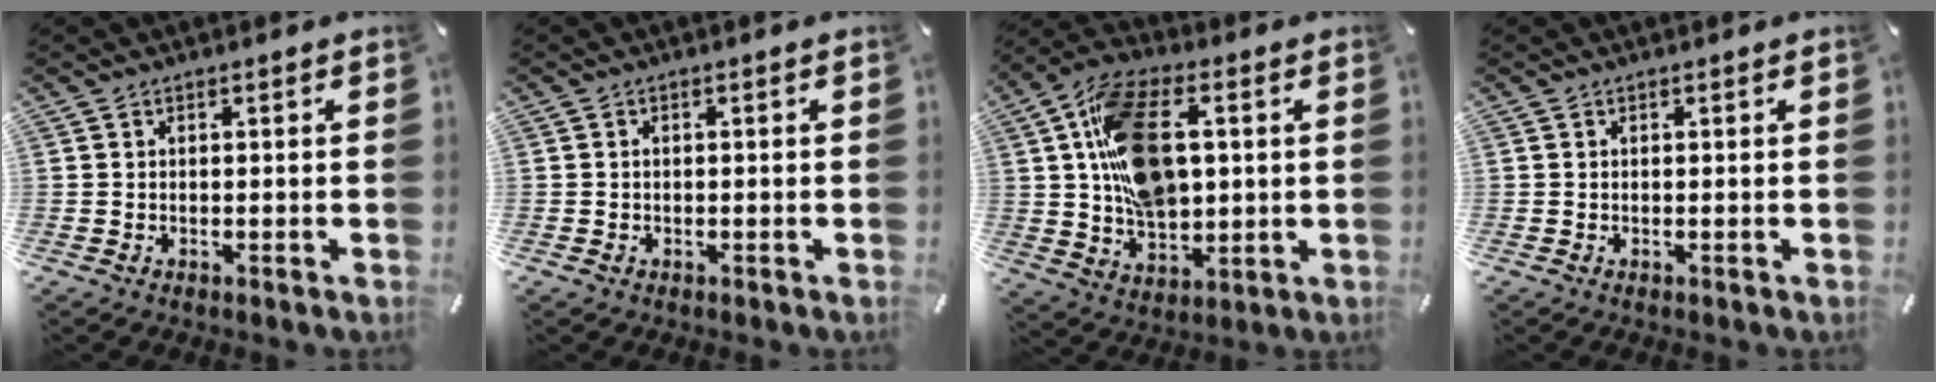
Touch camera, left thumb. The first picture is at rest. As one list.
[{"total": 1.0, "force": [-0.2, 0.6, 0.7], "torque": [-0.014, 0.001, -0.005]}, {"total": 18.6, "force": [3.7, 12.1, 13.7], "torque": [-0.243, 0.011, 0.068]}, {"total": 0.0}]